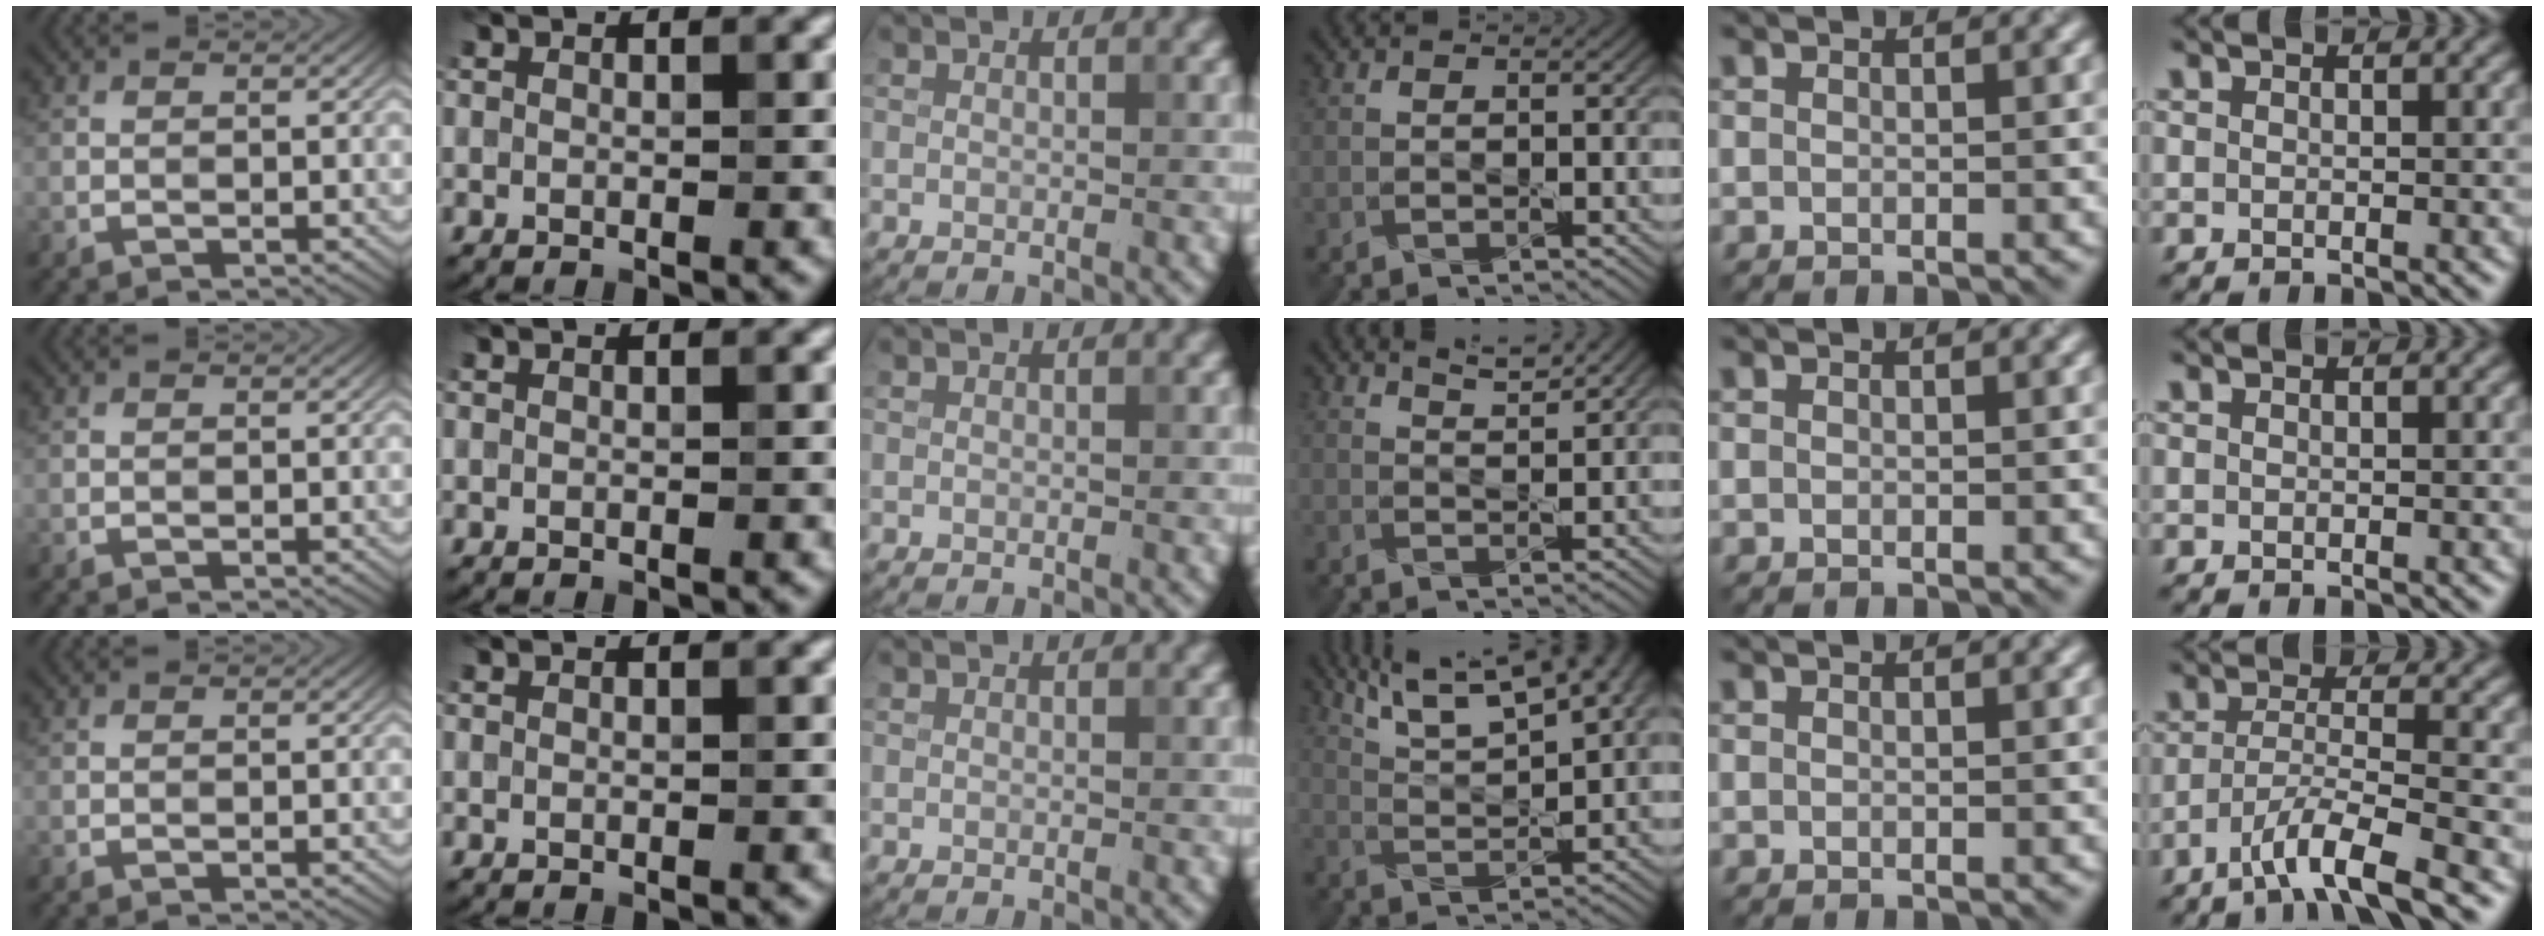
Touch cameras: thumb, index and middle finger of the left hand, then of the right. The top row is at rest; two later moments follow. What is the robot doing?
{"motion": "pour", "object": "sugar"}